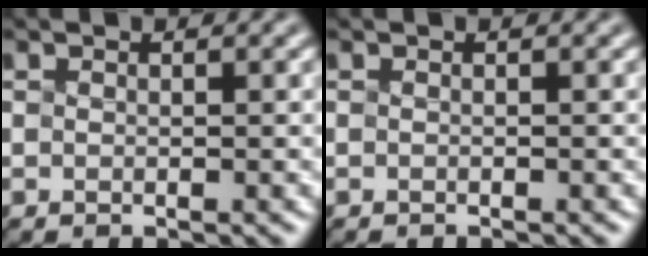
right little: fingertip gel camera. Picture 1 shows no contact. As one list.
[{"total": 0.7, "force": [-0.7, 0.1, 0.2], "torque": [0.004, -0.003, -0.011]}]